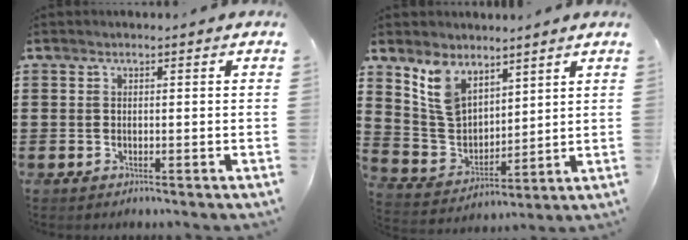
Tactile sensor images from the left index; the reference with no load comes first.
{"total": 7.7, "force": [5.8, 4.5, 2.2], "torque": [-0.075, -0.011, 0.113]}